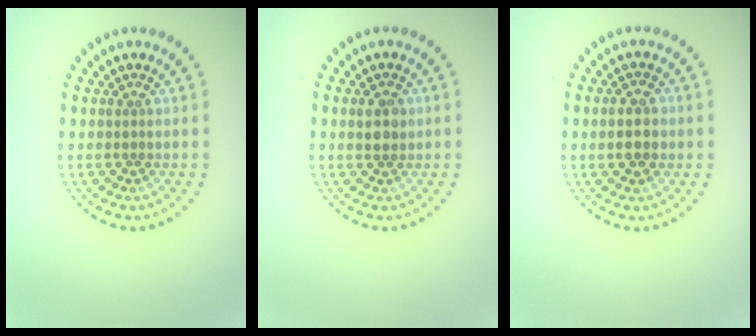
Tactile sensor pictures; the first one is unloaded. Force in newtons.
{"total": 1.8, "press": 1.7, "slide": 0.6}
{"total": 2.6, "press": 2.6, "slide": 0.1}